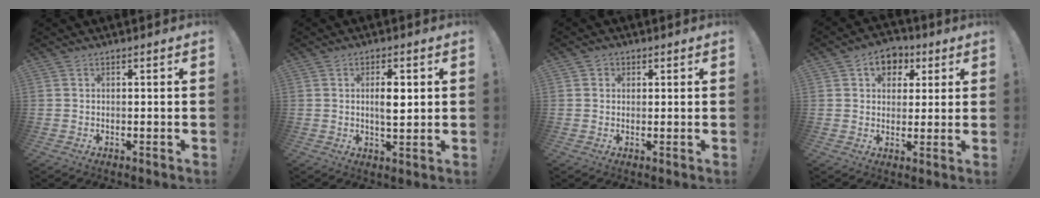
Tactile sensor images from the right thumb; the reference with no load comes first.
{"total": 5.6, "force": [0.8, 2.3, 5.0], "torque": [-0.079, -0.001, 0.009]}
{"total": 1.7, "force": [0.4, 1.6, 0.4], "torque": [-0.005, 0.002, 0.005]}
{"total": 7.5, "force": [2.5, 6.3, 3.3], "torque": [-0.035, -0.007, 0.047]}